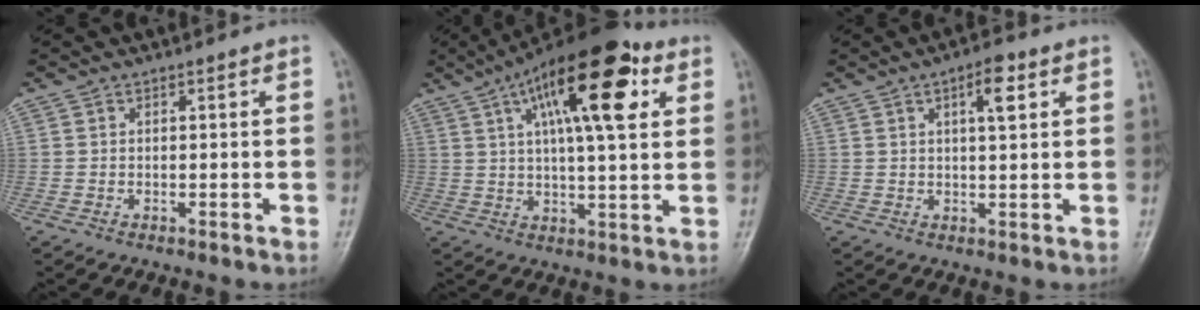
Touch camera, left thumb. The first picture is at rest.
{"total": 19.3, "force": [7.7, 6.5, 16.4], "torque": [-0.240, 0.000, 0.115]}
{"total": 5.0, "force": [2.1, 1.6, 4.2], "torque": [-0.059, -0.002, 0.031]}